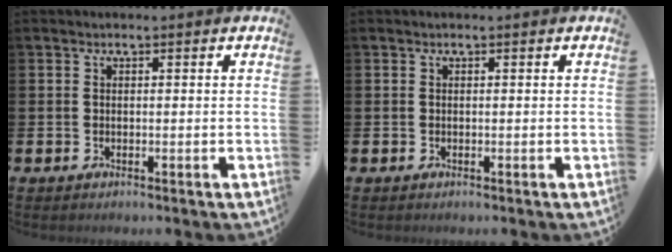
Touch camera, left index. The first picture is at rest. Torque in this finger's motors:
{"motor_torque": [-0.09, -0.01, 0.00, 0.00]}